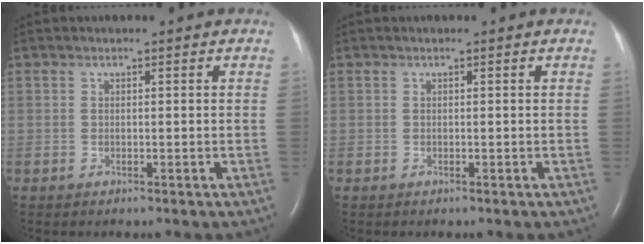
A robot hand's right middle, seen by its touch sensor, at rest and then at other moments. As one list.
[{"total": 0.0}]